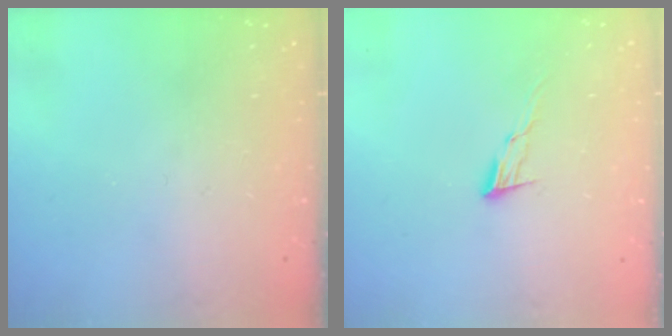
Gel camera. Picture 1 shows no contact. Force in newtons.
{"total": 6.1, "press": 6.1, "slide": 0.6}